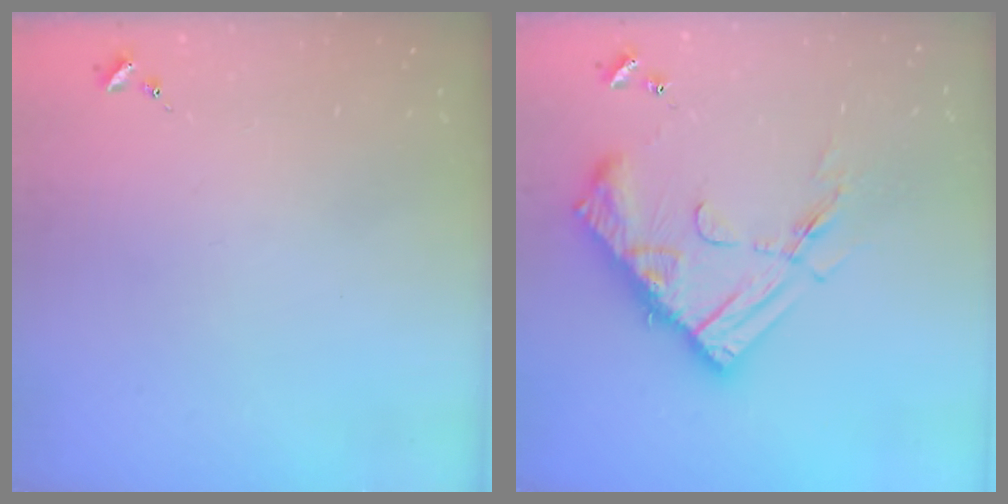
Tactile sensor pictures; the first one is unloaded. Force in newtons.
{"total": 16.6, "press": 16.6, "slide": 1.1}